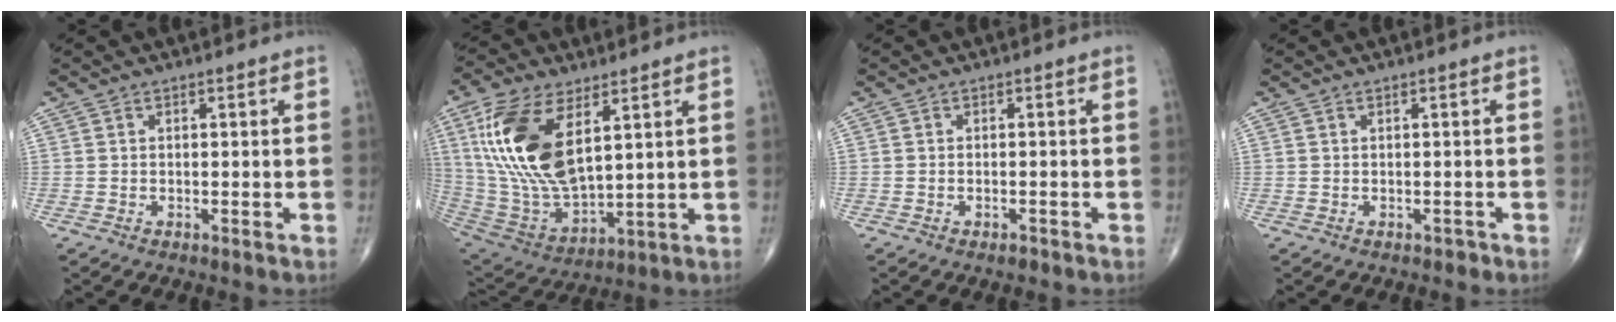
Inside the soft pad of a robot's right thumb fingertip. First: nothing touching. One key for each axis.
{"total": 20.5, "fx": 7.0, "fy": 9.9, "fz": 16.6, "tx": -0.327, "ty": -0.030, "tz": 0.142}
{"total": 1.1, "fx": -0.8, "fy": 0.4, "fz": 0.6, "tx": -0.013, "ty": 0.003, "tz": -0.012}
{"total": 0.5, "fx": -0.2, "fy": 0.5, "fz": 0.2, "tx": 0.001, "ty": 0.002, "tz": -0.004}